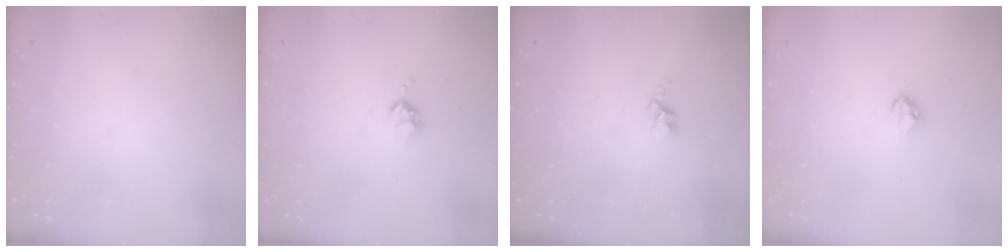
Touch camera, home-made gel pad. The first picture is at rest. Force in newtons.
{"total": 3.3, "press": 3.3, "slide": 0.4}
{"total": 2.4, "press": 2.4, "slide": 0.3}
{"total": 3.7, "press": 3.6, "slide": 0.5}